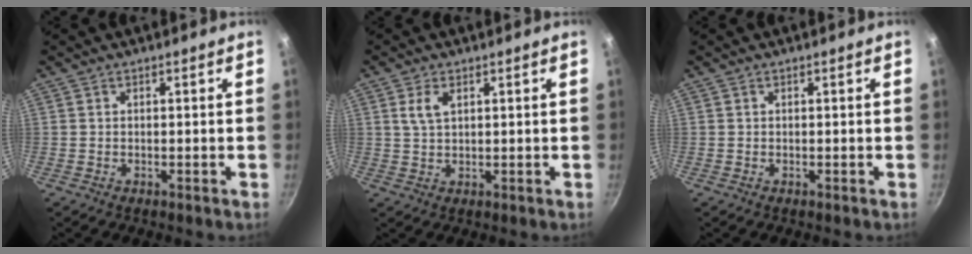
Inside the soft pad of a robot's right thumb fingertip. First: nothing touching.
{"total": 3.6, "force": [1.4, 1.8, 2.7], "torque": [-0.054, -0.002, 0.032]}
{"total": 0.0}